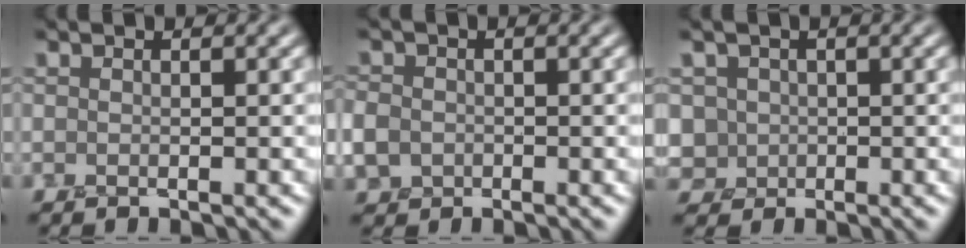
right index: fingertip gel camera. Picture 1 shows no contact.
{"total": 2.0, "force": [-0.4, 1.9, 0.5], "torque": [-0.010, 0.004, -0.011]}
{"total": 2.9, "force": [0.9, 2.8, 0.2], "torque": [0.006, 0.016, 0.018]}